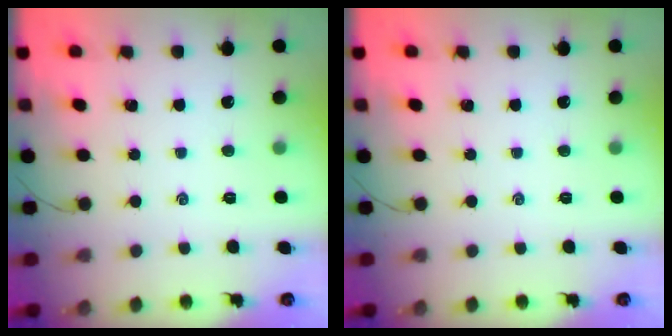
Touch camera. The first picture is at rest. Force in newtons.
{"total": 0.0}